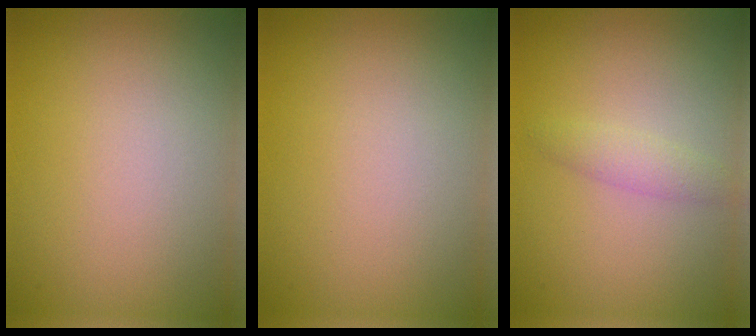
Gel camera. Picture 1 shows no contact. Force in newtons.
{"total": 0.0}
{"total": 1.5, "press": 1.5, "slide": 0.0}